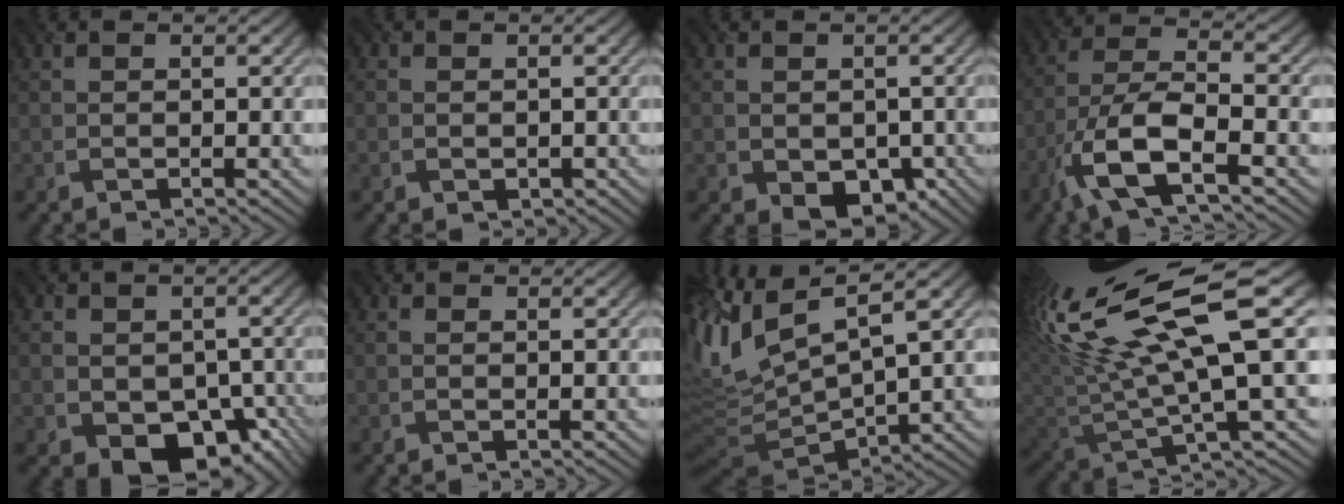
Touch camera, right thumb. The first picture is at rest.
{"total": 0.9, "force": [0.0, 0.9, 0.3], "torque": [-0.004, -0.006, -0.001]}
{"total": 4.4, "force": [-1.6, 3.1, 2.7], "torque": [-0.045, -0.019, -0.020]}
{"total": 10.2, "force": [-5.3, 3.2, 8.1], "torque": [-0.168, -0.001, -0.114]}
{"total": 10.5, "force": [-4.1, 8.0, 5.5], "torque": [-0.069, -0.031, -0.065]}
{"total": 0.0}
{"total": 12.3, "force": [2.6, 4.6, 11.1], "torque": [-0.258, 0.007, 0.062]}
{"total": 17.6, "force": [7.4, 4.7, 15.3], "torque": [-0.335, 0.009, 0.136]}